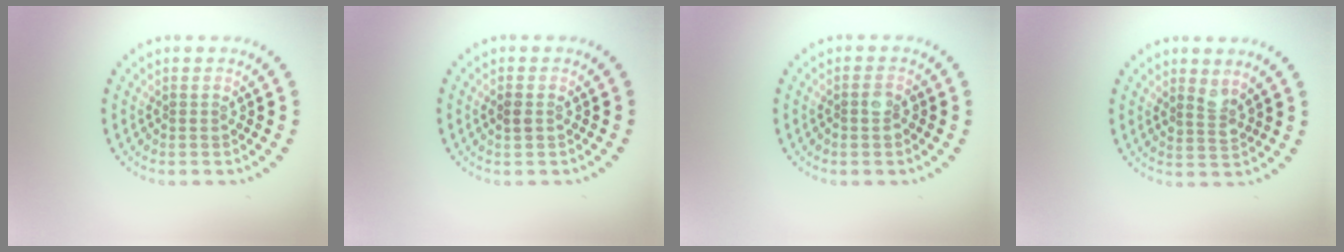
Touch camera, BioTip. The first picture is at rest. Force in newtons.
{"total": 1.0, "press": 1.0, "slide": 0.2}
{"total": 1.5, "press": 1.4, "slide": 0.7}
{"total": 1.7, "press": 1.4, "slide": 0.9}